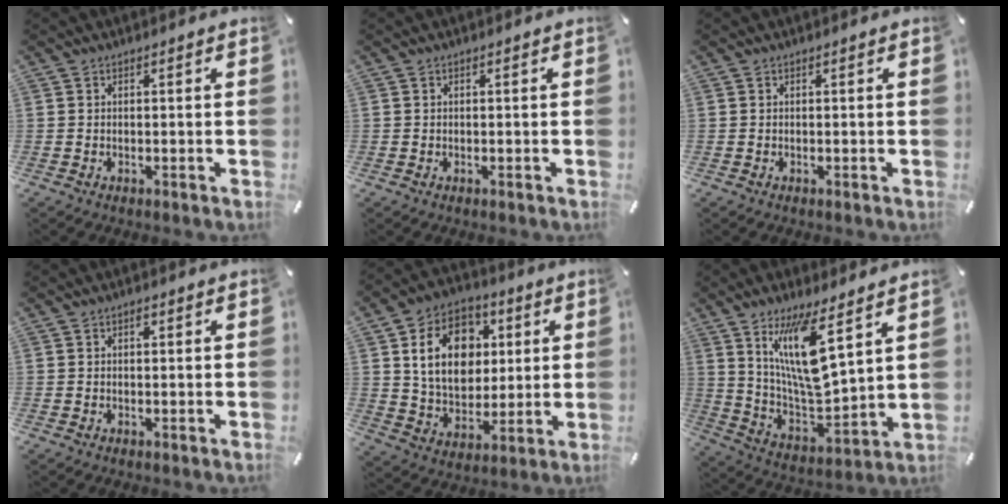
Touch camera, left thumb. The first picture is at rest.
{"total": 0.0}
{"total": 0.0}
{"total": 0.8, "force": [0.2, 0.5, 0.6], "torque": [-0.012, 0.002, 0.003]}
{"total": 15.7, "force": [4.0, 12.3, 8.9], "torque": [-0.145, 0.007, 0.077]}
{"total": 16.5, "force": [9.3, 4.6, 12.8], "torque": [-0.253, -0.054, 0.154]}